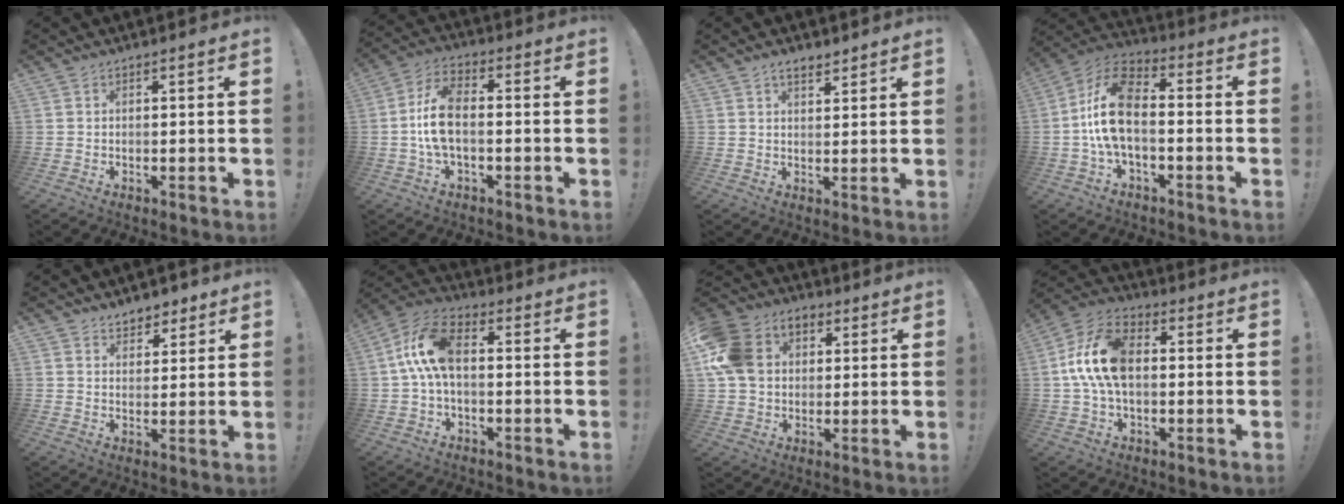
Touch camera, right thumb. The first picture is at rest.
{"total": 10.5, "force": [-1.2, 5.1, 9.1], "torque": [-0.196, 0.006, -0.019]}
{"total": 3.6, "force": [2.8, 1.5, 1.7], "torque": [-0.019, -0.015, 0.049]}
{"total": 14.9, "force": [-1.3, 8.0, 12.4], "torque": [-0.240, 0.027, -0.014]}
{"total": 5.1, "force": [4.0, 3.0, 1.0], "torque": [0.001, -0.028, 0.072]}
{"total": 11.4, "force": [0.6, 6.1, 9.6], "torque": [-0.193, 0.013, 0.013]}
{"total": 15.2, "force": [3.1, 12.4, 8.3], "torque": [-0.137, 0.000, 0.065]}
{"total": 15.2, "force": [0.8, 9.5, 11.8], "torque": [-0.226, 0.008, 0.014]}